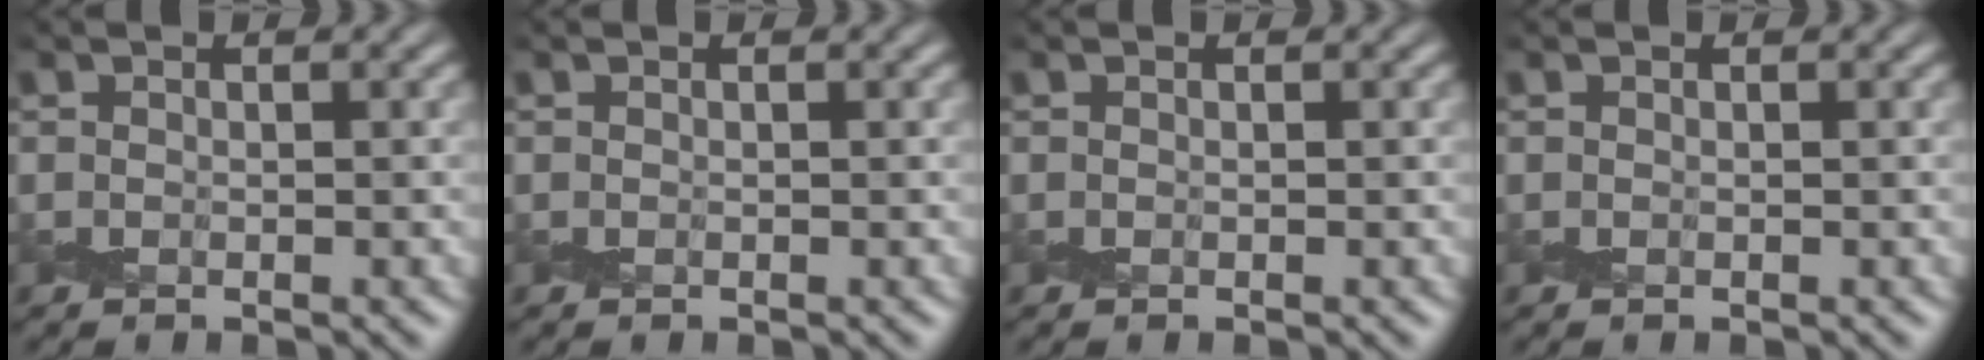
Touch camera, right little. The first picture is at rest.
{"total": 0.0}
{"total": 0.0}
{"total": 0.0}